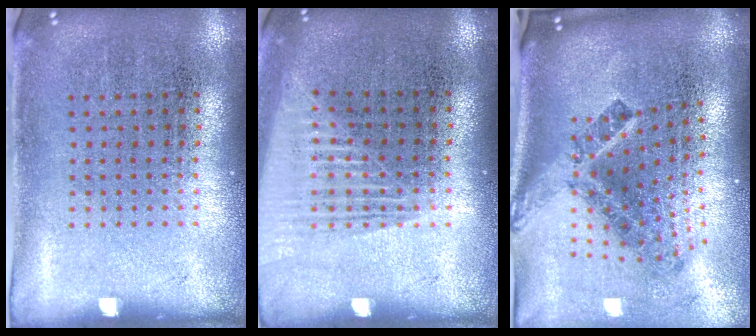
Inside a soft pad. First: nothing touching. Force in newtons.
{"total": 1.3, "press": 1.3, "slide": 0.2}
{"total": 2.9, "press": 1.7, "slide": 2.4}